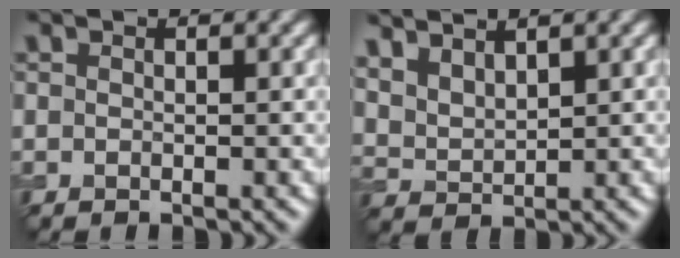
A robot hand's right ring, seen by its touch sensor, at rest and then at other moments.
{"total": 4.4, "force": [3.2, 2.1, 2.2], "torque": [-0.055, 0.012, 0.060]}